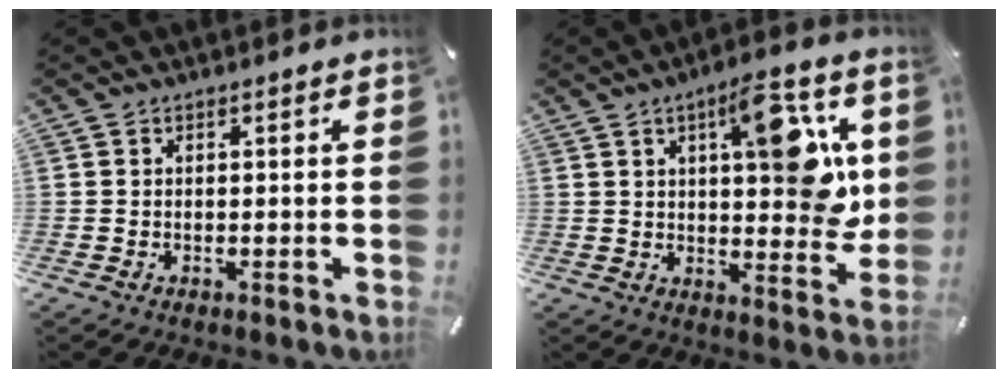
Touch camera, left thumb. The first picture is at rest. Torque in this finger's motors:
{"motor_torque": [2.50, 2.51, 1.48, -1.29, 0.52]}